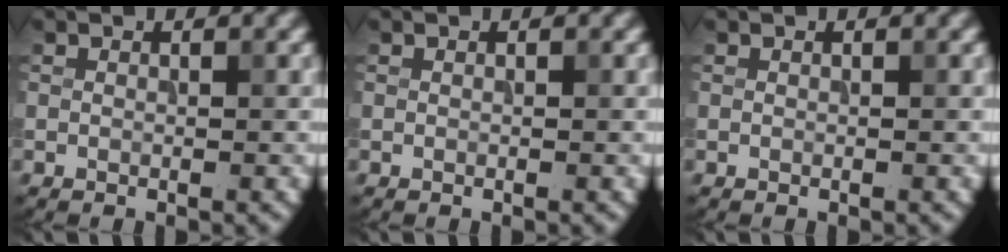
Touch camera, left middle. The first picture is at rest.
{"total": 0.0}
{"total": 0.0}